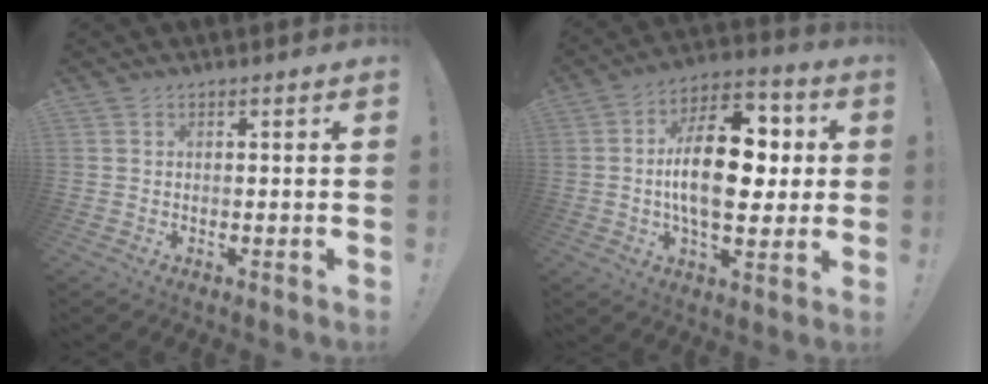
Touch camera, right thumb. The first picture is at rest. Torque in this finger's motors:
{"motor_torque": [1.92, 3.09, 1.16, -0.77, 0.49]}